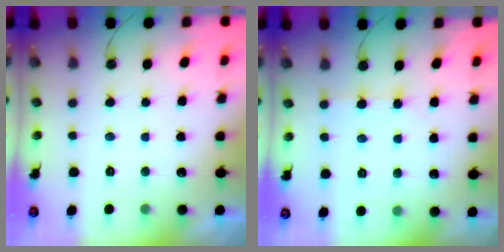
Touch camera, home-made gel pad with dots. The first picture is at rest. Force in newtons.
{"total": 3.0, "press": 3.0, "slide": 0.4}